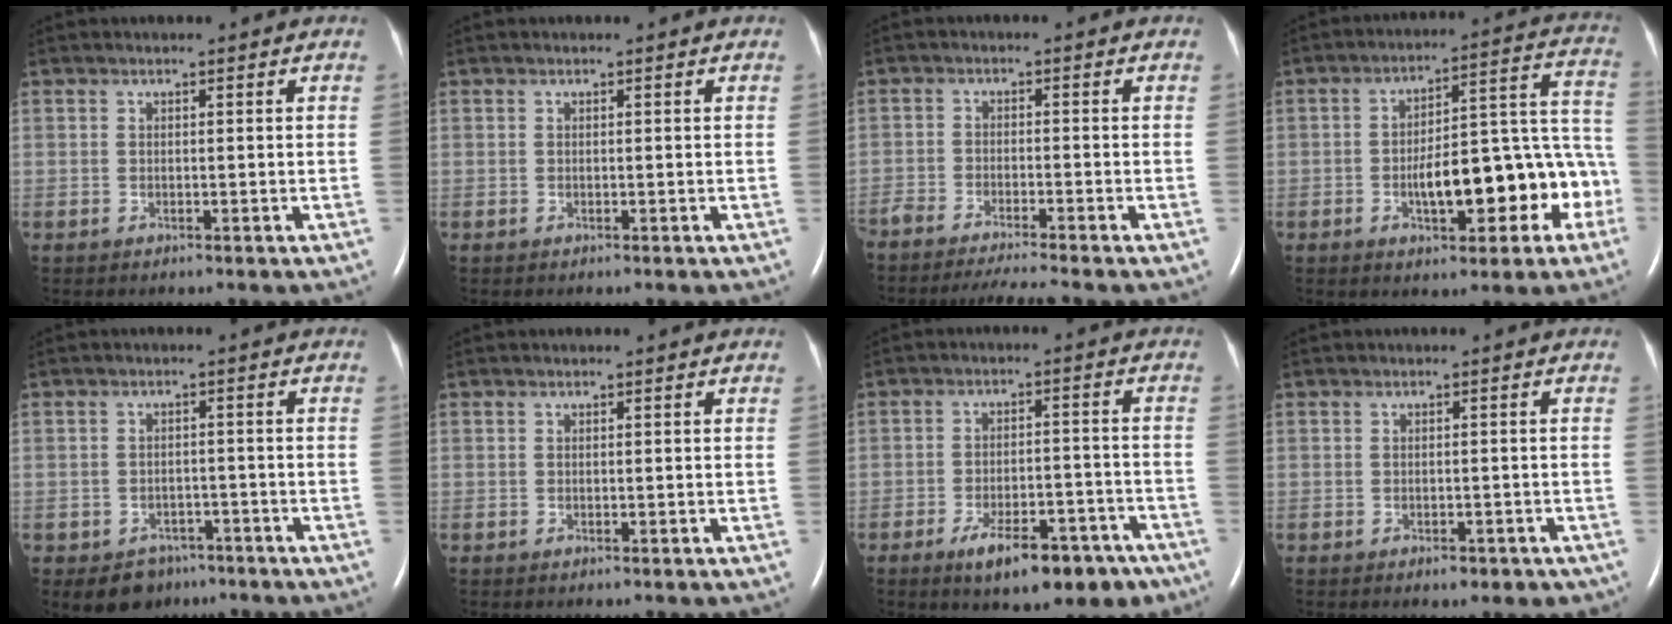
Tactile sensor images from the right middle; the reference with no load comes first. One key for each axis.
{"total": 0.0}
{"total": 8.6, "fx": -7.7, "fy": -0.7, "fz": 3.6, "tx": -0.045, "ty": -0.022, "tz": -0.126}
{"total": 14.9, "fx": -5.2, "fy": 4.8, "fz": 13.2, "tx": -0.175, "ty": 0.047, "tz": -0.065}
{"total": 4.8, "fx": -3.2, "fy": 3.4, "fz": 0.9, "tx": -0.013, "ty": 0.009, "tz": -0.041}
{"total": 0.0}
{"total": 12.4, "fx": -8.4, "fy": 4.8, "fz": 7.7, "tx": -0.101, "ty": 0.010, "tz": -0.120}
{"total": 2.9, "fx": -1.9, "fy": 1.5, "fz": 1.6, "tx": -0.018, "ty": -0.001, "tz": -0.015}